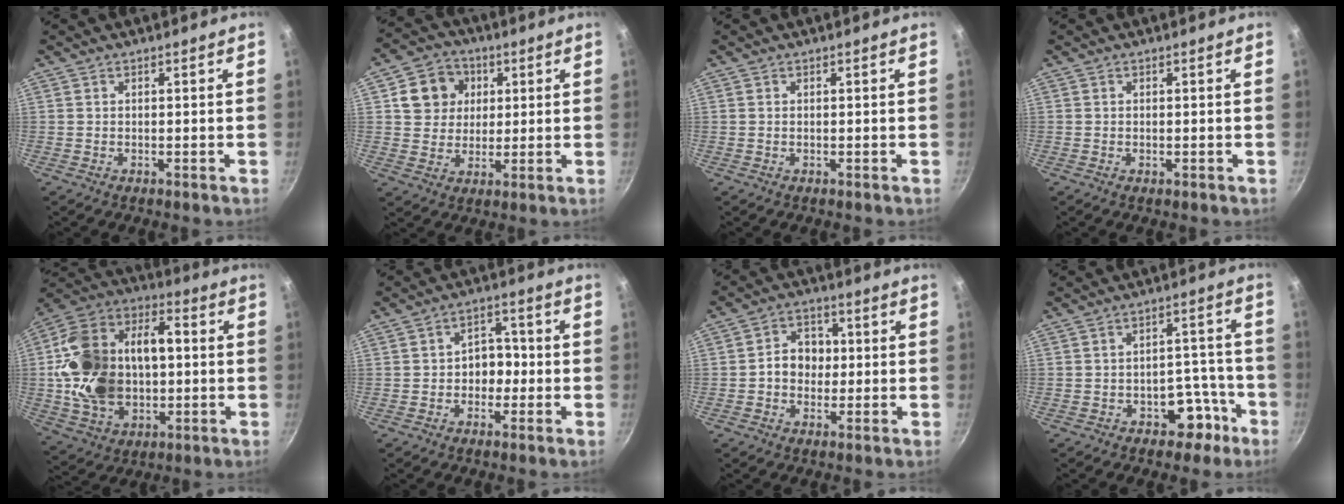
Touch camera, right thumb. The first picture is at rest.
{"total": 10.0, "force": [2.7, 8.9, 3.8], "torque": [-0.028, -0.002, 0.042]}
{"total": 0.0}
{"total": 0.0}
{"total": 23.3, "force": [0.1, 16.5, 16.4], "torque": [-0.287, 0.024, 0.007]}
{"total": 5.8, "force": [-0.9, 4.5, 3.6], "torque": [-0.018, 0.022, -0.024]}
{"total": 6.9, "force": [-0.2, 5.6, 4.1], "torque": [-0.036, 0.017, -0.012]}
{"total": 7.8, "force": [-4.3, 5.1, 3.9], "torque": [-0.016, 0.055, -0.056]}